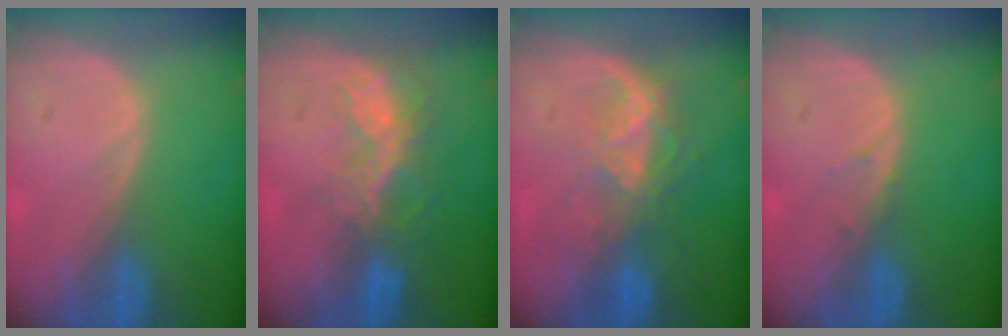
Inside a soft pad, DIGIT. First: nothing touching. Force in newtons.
{"total": 6.8, "press": 5.8, "slide": 3.4}
{"total": 6.5, "press": 5.9, "slide": 2.7}
{"total": 0.8, "press": 0.7, "slide": 0.3}